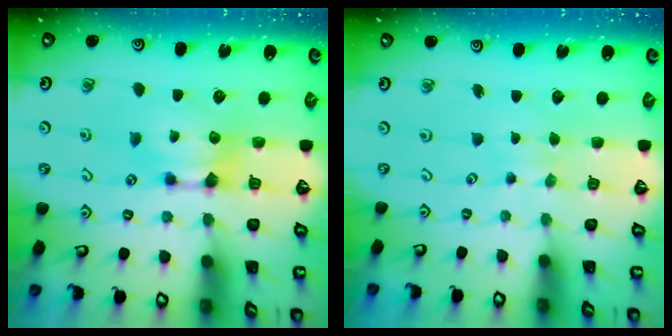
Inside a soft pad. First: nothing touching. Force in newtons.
{"total": 3.6, "press": 3.6, "slide": 0.3}